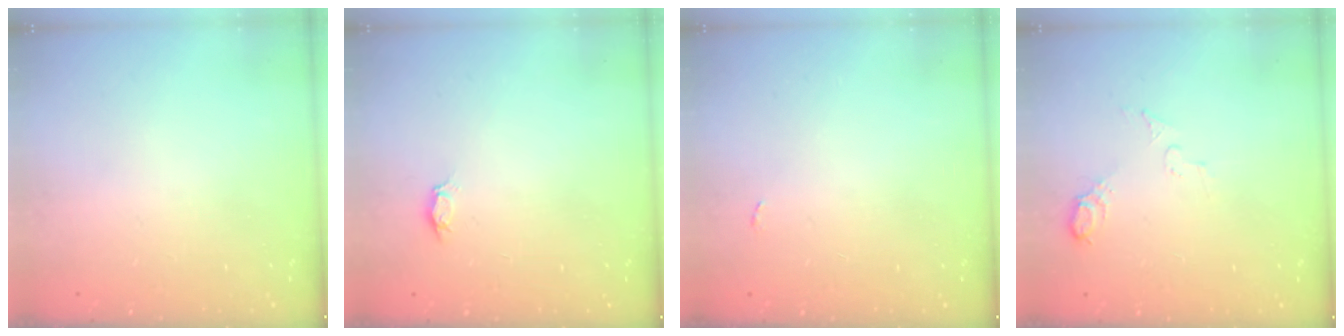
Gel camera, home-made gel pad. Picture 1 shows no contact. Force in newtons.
{"total": 2.8, "press": 2.8, "slide": 0.3}
{"total": 2.2, "press": 2.2, "slide": 0.3}
{"total": 5.6, "press": 5.6, "slide": 0.9}